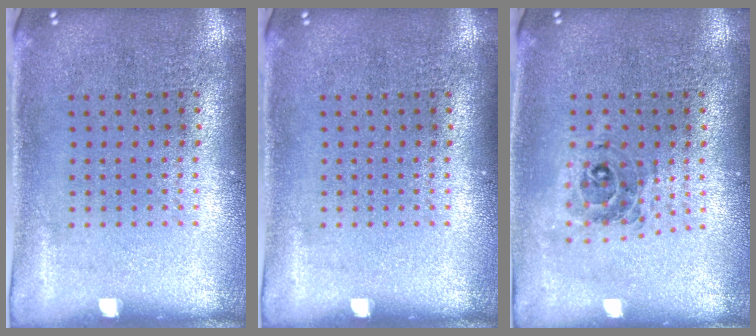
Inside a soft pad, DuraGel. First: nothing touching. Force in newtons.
{"total": 0.0}
{"total": 0.6, "press": 0.6, "slide": 0.2}